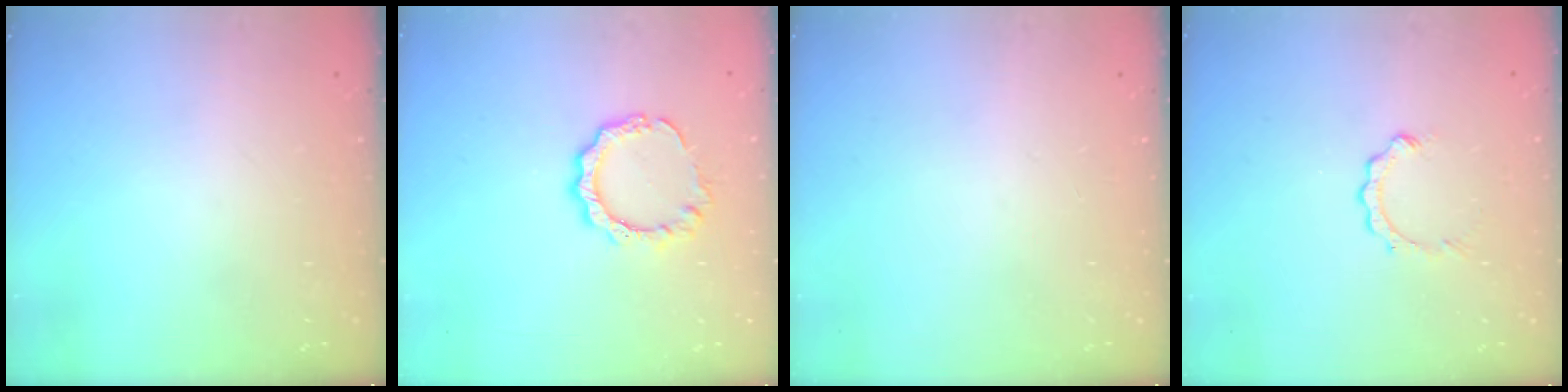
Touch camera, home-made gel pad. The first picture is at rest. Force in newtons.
{"total": 8.8, "press": 8.8, "slide": 0.8}
{"total": 0.0}
{"total": 2.4, "press": 2.4, "slide": 0.3}